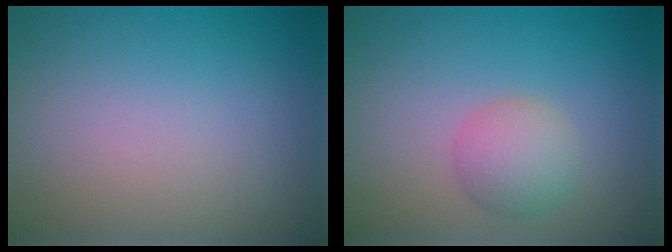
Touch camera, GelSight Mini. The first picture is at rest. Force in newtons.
{"total": 2.9, "press": 2.9, "slide": 0.1}